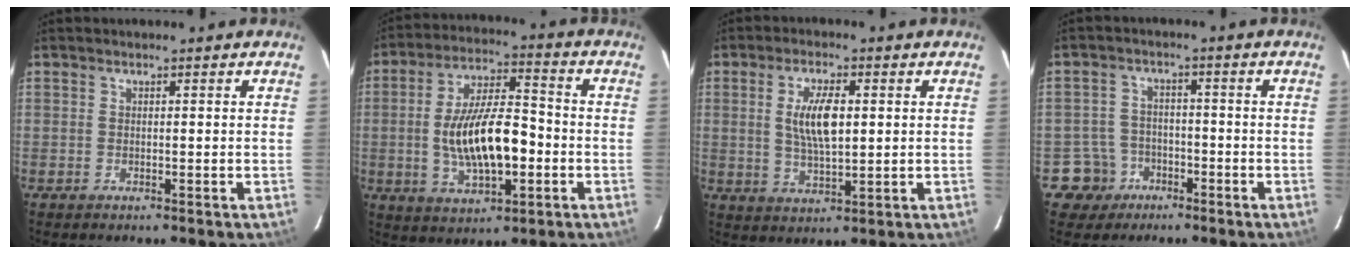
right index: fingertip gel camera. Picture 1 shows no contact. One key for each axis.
{"total": 14.8, "fx": -2.6, "fy": 5.8, "fz": 13.4, "tx": -0.254, "ty": 0.004, "tz": -0.038}
{"total": 7.9, "fx": 1.3, "fy": 3.1, "fz": 7.2, "tx": -0.134, "ty": 0.002, "tz": 0.028}
{"total": 6.0, "fx": -3.2, "fy": 5.0, "fz": -0.1, "tx": -0.017, "ty": 0.020, "tz": -0.053}